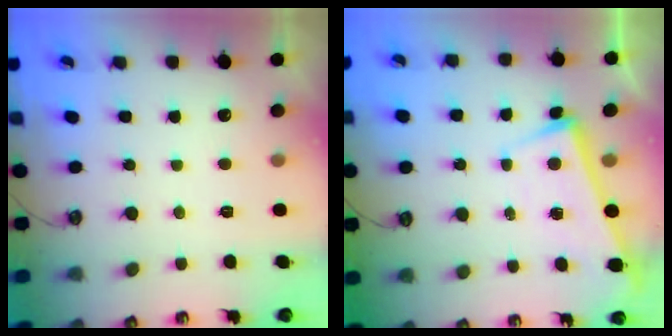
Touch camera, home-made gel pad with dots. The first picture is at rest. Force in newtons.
{"total": 0.8, "press": 0.7, "slide": 0.5}